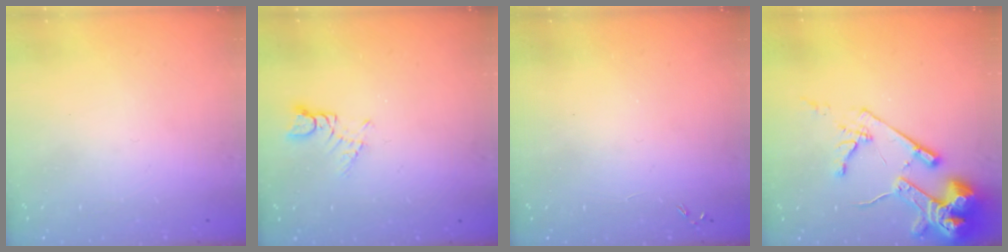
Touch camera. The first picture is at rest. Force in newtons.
{"total": 2.0, "press": 2.0, "slide": 0.2}
{"total": 0.0}
{"total": 15.4, "press": 15.3, "slide": 1.8}